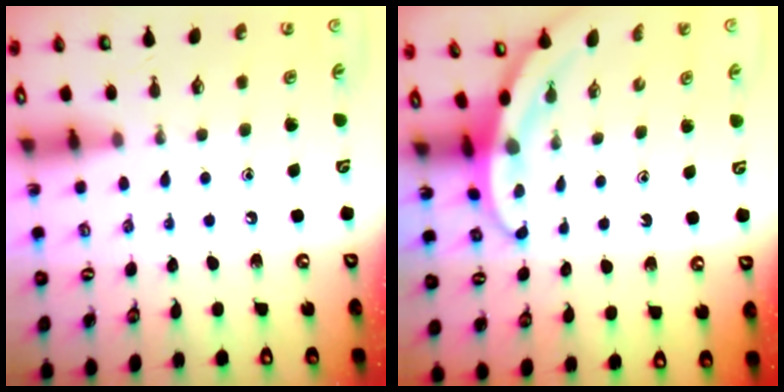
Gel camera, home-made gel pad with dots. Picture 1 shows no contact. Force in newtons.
{"total": 3.0, "press": 3.0, "slide": 0.2}